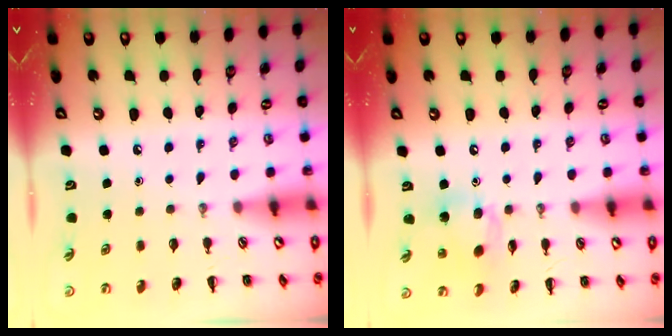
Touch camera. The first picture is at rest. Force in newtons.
{"total": 12.0, "press": 11.6, "slide": 3.0}